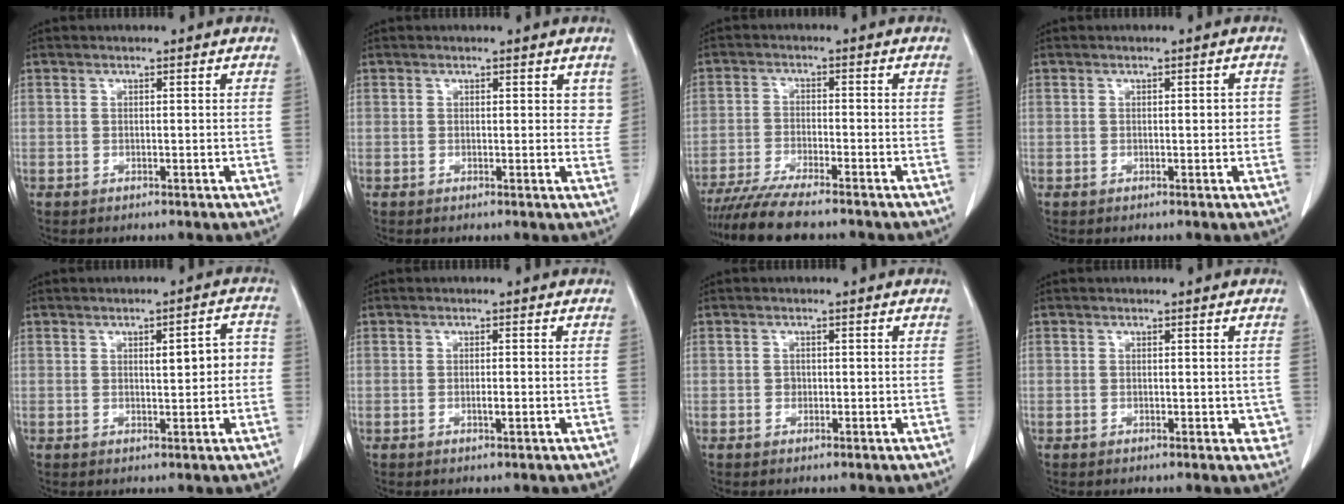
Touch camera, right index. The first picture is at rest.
{"total": 2.2, "force": [1.3, 1.4, 1.2], "torque": [0.001, -0.004, 0.011]}
{"total": 8.7, "force": [-7.6, 0.4, 4.4], "torque": [-0.068, -0.022, -0.125]}
{"total": 1.6, "force": [0.0, 0.7, 1.5], "torque": [-0.015, 0.002, -0.001]}
{"total": 4.8, "force": [0.2, 1.5, 4.6], "torque": [-0.062, 0.017, 0.004]}
{"total": 1.2, "force": [-0.3, 0.1, 1.1], "torque": [-0.022, -0.002, -0.005]}
{"total": 0.8, "force": [-0.1, 0.7, 0.3], "torque": [-0.002, 0.003, -0.002]}
{"total": 2.3, "force": [-0.1, 1.8, 1.5], "torque": [-0.001, 0.003, -0.001]}